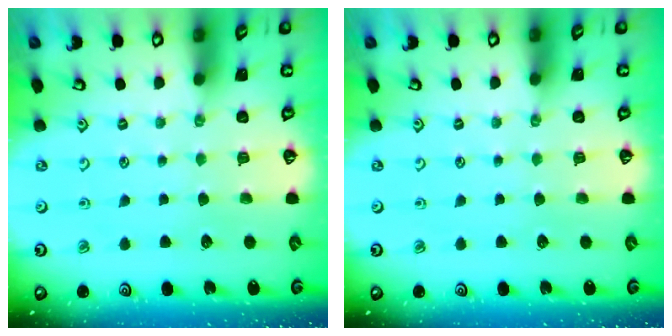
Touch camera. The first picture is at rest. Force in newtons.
{"total": 0.0}